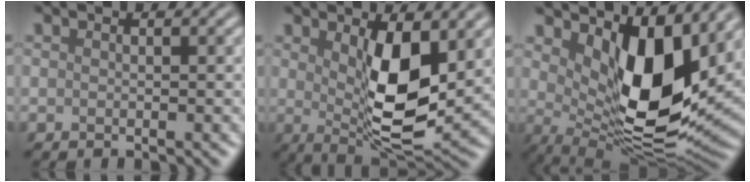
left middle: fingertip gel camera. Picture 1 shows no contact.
{"total": 8.2, "force": [1.4, 3.0, 7.4], "torque": [-0.127, -0.012, 0.028]}
{"total": 10.7, "force": [3.0, 4.9, 9.1], "torque": [-0.150, -0.026, 0.060]}